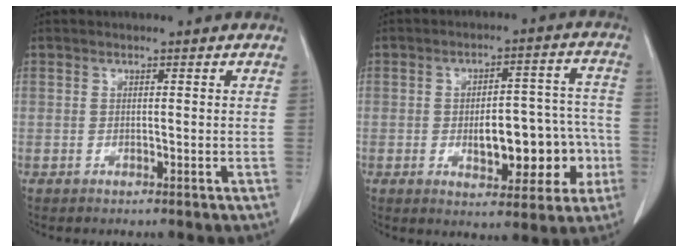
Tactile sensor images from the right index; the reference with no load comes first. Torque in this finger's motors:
{"motor_torque": [0.56, 0.08, 0.47, 0.07]}